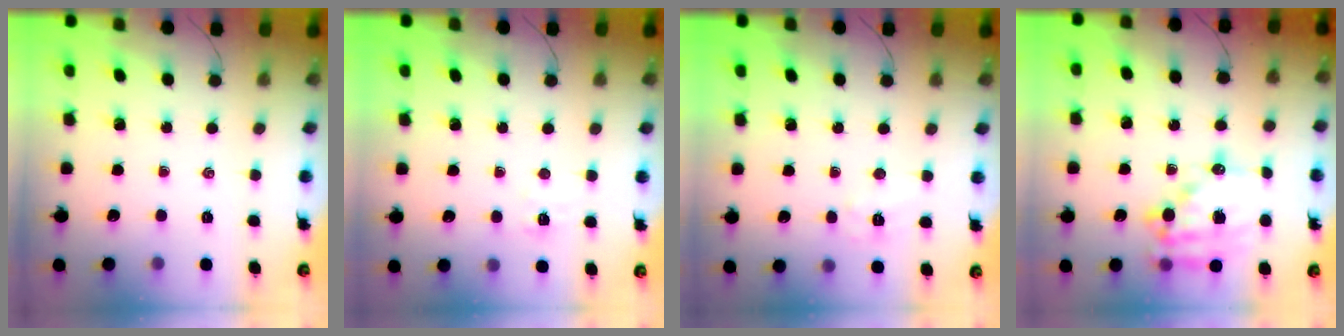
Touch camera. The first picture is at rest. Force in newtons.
{"total": 5.1, "press": 5.0, "slide": 0.8}
{"total": 6.2, "press": 6.1, "slide": 1.1}
{"total": 17.8, "press": 17.4, "slide": 3.9}